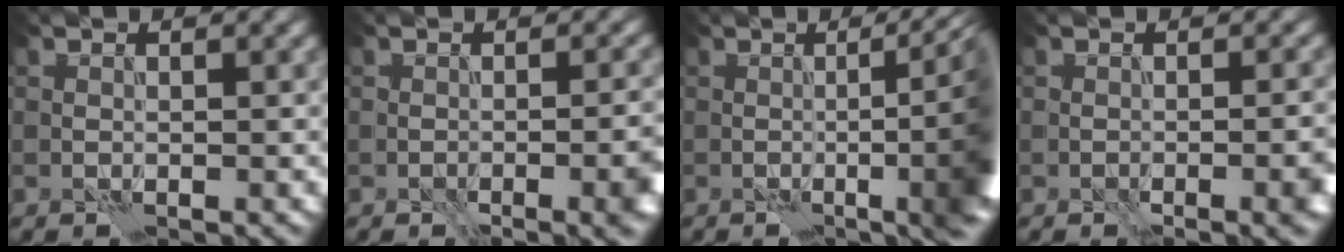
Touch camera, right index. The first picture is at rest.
{"total": 3.9, "force": [-1.9, 0.9, 3.3], "torque": [-0.043, -0.001, -0.024]}
{"total": 12.3, "force": [-0.3, 4.3, 11.5], "torque": [-0.083, 0.019, -0.010]}
{"total": 3.0, "force": [-1.5, 0.5, 2.6], "torque": [-0.034, -0.002, -0.020]}